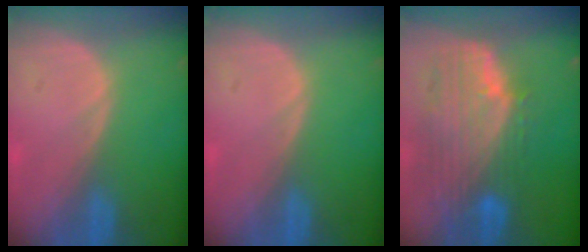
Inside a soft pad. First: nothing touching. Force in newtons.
{"total": 0.0}
{"total": 11.0, "press": 9.4, "slide": 5.6}